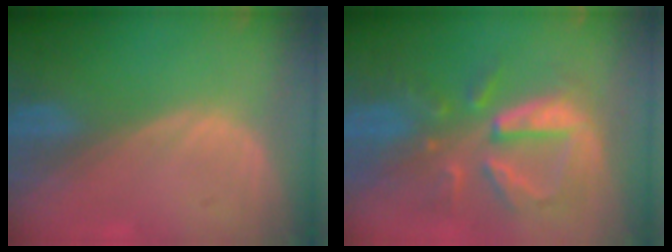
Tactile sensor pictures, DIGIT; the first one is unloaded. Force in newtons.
{"total": 10.3, "press": 9.2, "slide": 4.6}